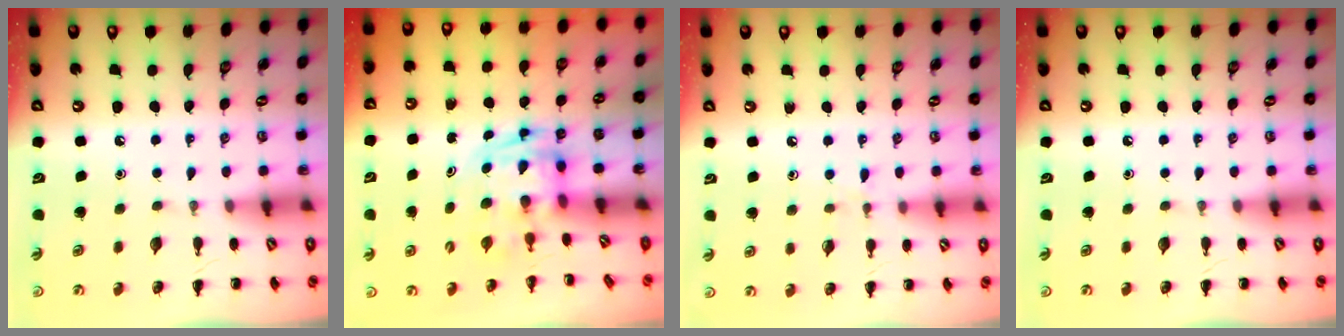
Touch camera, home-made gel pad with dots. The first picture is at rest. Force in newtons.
{"total": 2.8, "press": 2.7, "slide": 0.5}
{"total": 4.8, "press": 4.4, "slide": 1.9}
{"total": 0.0}